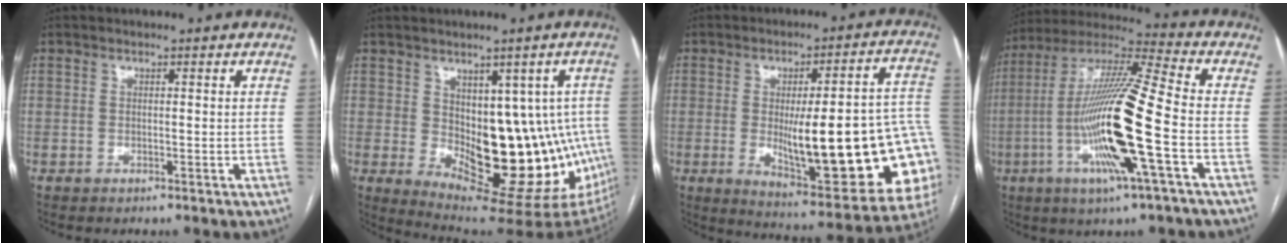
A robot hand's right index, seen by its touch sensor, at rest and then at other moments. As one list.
[{"total": 19.6, "force": [-1.5, 9.2, 17.2], "torque": [-0.172, 0.012, 0.011]}, {"total": 26.8, "force": [-3.3, 5.9, 26.0], "torque": [-0.272, 0.006, -0.026]}, {"total": 18.6, "force": [-4.7, 0.2, 18.0], "torque": [-0.360, -0.009, -0.095]}]